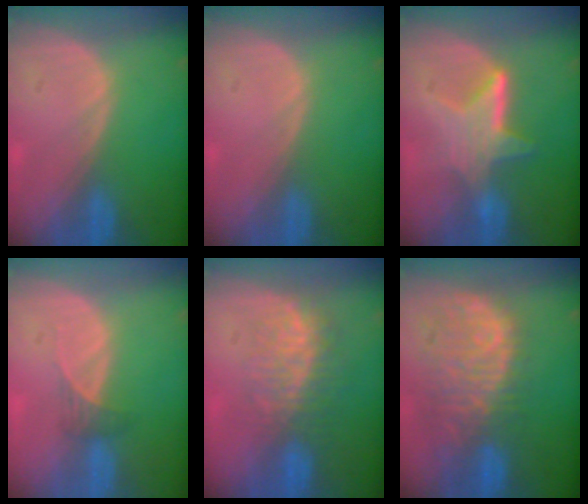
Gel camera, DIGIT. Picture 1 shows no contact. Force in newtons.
{"total": 0.0}
{"total": 6.6, "press": 5.9, "slide": 3.1}
{"total": 1.8, "press": 1.6, "slide": 0.8}
{"total": 8.1, "press": 7.5, "slide": 3.0}
{"total": 11.5, "press": 9.8, "slide": 5.9}